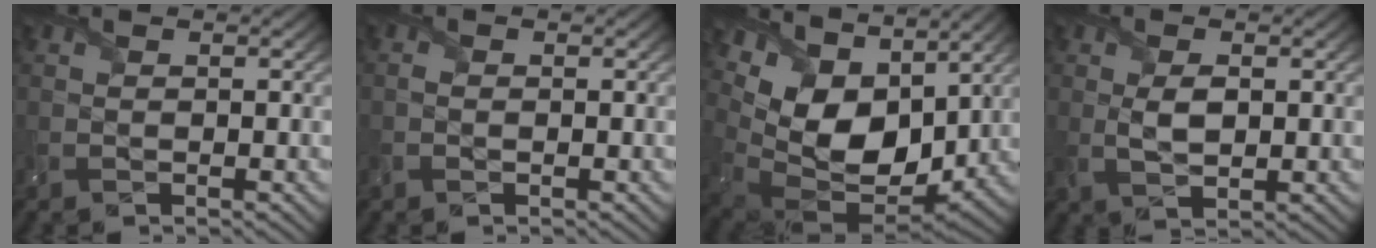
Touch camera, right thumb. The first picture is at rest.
{"total": 0.8, "force": [-0.3, 0.5, 0.5], "torque": [-0.016, -0.002, -0.007]}
{"total": 14.5, "force": [6.1, 9.1, 9.5], "torque": [-0.228, 0.003, 0.123]}
{"total": 3.3, "force": [0.3, 1.8, 2.8], "torque": [-0.067, -0.008, 0.011]}